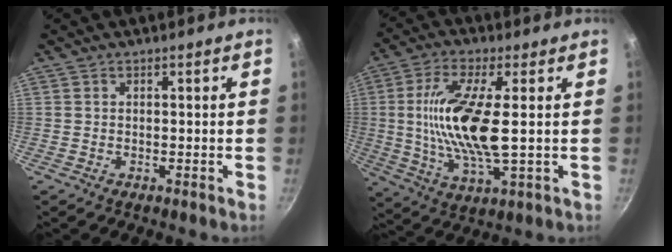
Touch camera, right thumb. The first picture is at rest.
{"total": 15.3, "force": [1.2, 4.5, 14.6], "torque": [-0.295, -0.007, 0.020]}